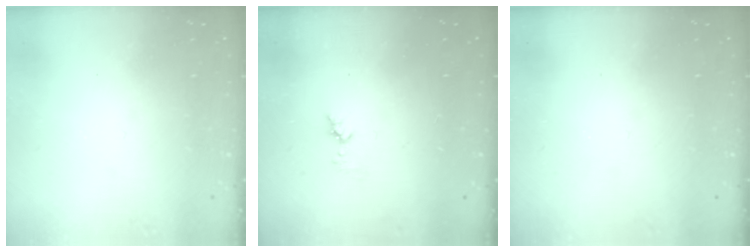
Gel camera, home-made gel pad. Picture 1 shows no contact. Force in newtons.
{"total": 3.7, "press": 3.6, "slide": 0.4}
{"total": 0.0}